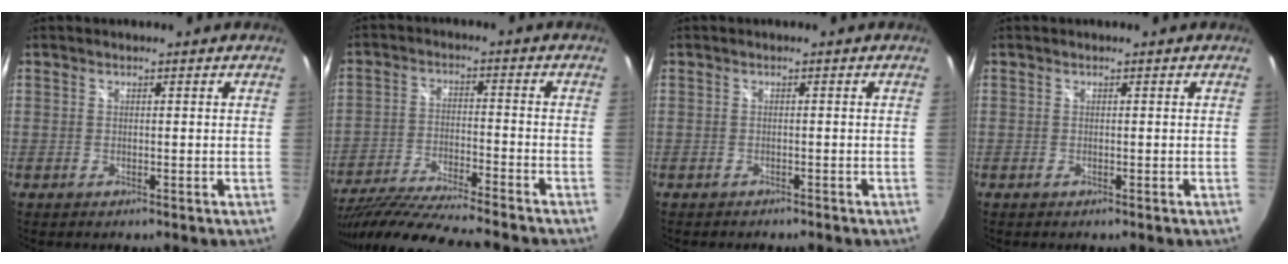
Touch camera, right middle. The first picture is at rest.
{"total": 18.4, "force": [-16.1, 0.4, 8.8], "torque": [-0.173, -0.039, -0.271]}
{"total": 1.4, "force": [-1.3, 0.4, 0.3], "torque": [-0.010, -0.005, -0.018]}
{"total": 0.0}